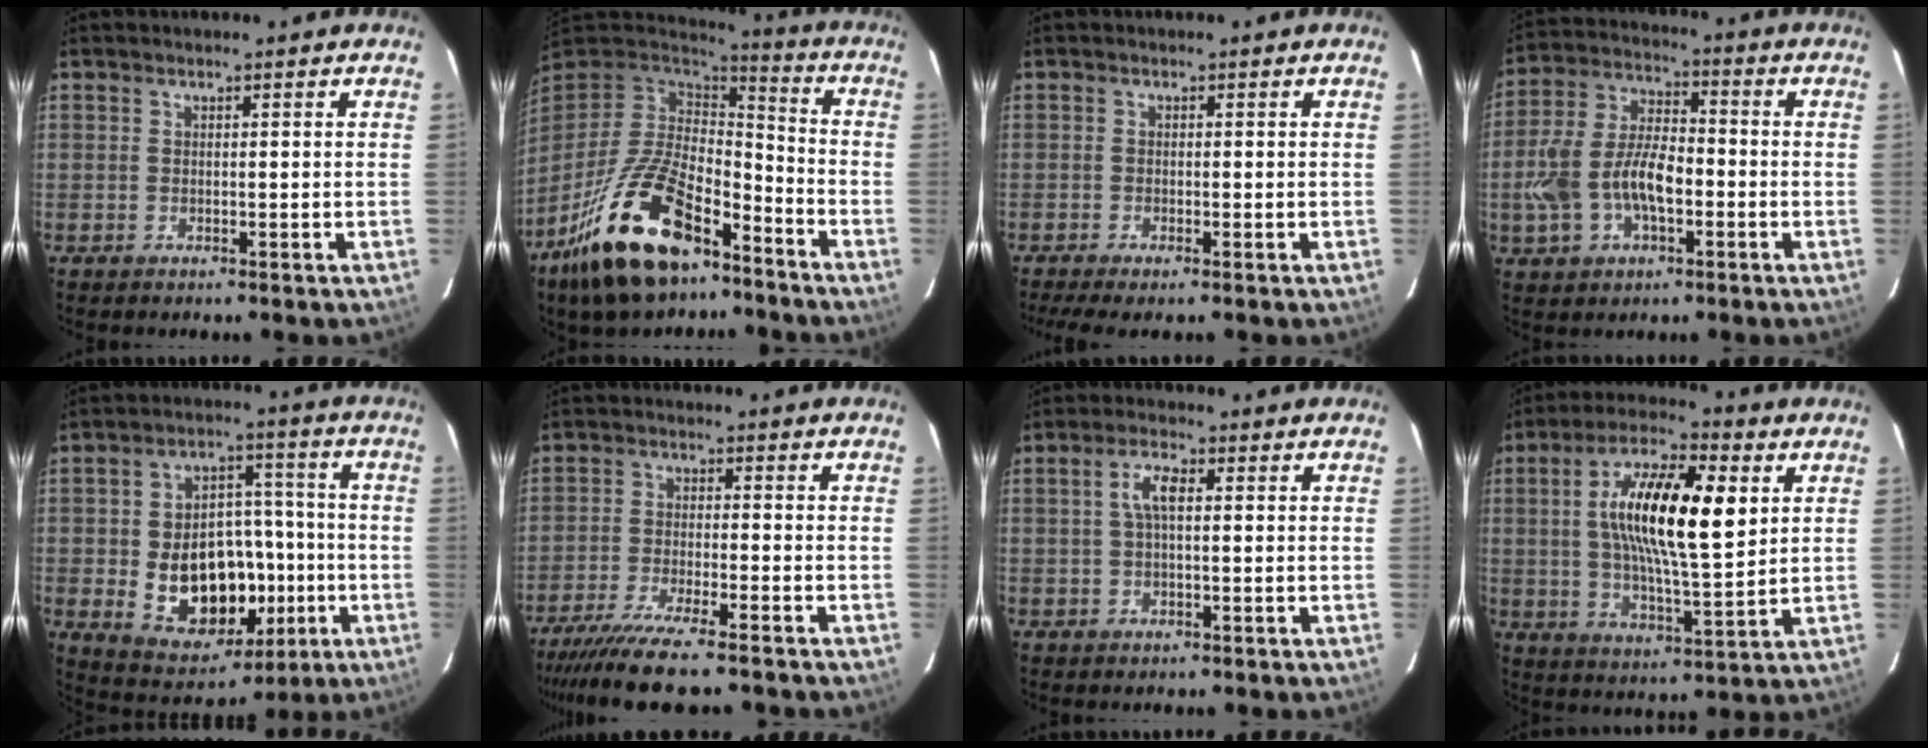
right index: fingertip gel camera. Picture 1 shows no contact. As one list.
[{"total": 22.2, "force": [-13.9, 9.8, 14.3], "torque": [-0.292, -0.019, -0.241]}, {"total": 3.3, "force": [-2.4, 0.0, 2.3], "torque": [-0.054, -0.014, -0.045]}, {"total": 13.5, "force": [-3.6, 7.4, 10.7], "torque": [-0.232, 0.011, -0.063]}, {"total": 17.7, "force": [-3.6, 12.2, 12.3], "torque": [-0.243, 0.016, -0.027]}, {"total": 12.0, "force": [-10.1, 0.9, 6.4], "torque": [-0.148, -0.033, -0.174]}, {"total": 3.8, "force": [0.6, 1.3, 3.5], "torque": [-0.070, 0.009, 0.011]}, {"total": 17.3, "force": [4.2, 5.1, 16.0], "torque": [-0.286, 0.015, 0.067]}]